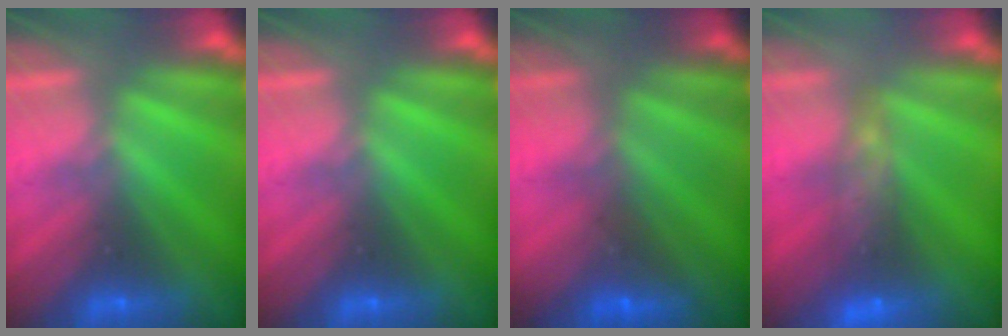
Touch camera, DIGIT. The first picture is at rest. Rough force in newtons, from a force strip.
{"total": 0.0}
{"total": 1.5}
{"total": 6.4}